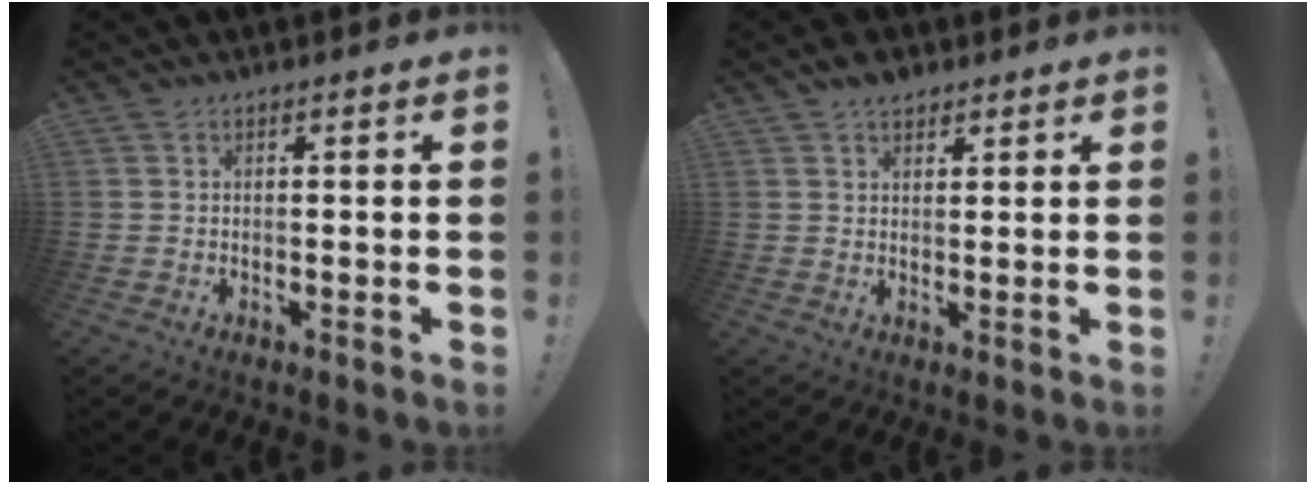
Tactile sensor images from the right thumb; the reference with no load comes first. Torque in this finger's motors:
{"motor_torque": [-0.28, 0.22, 0.36, 0.16, -0.06]}